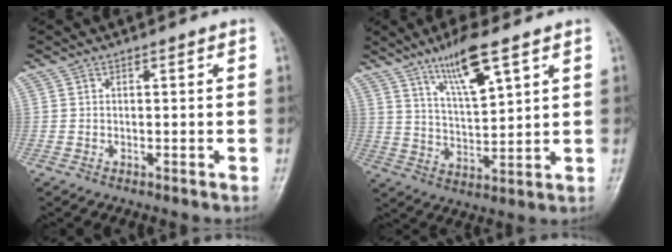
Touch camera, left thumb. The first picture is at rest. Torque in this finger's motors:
{"motor_torque": [0.41, 0.35, 0.15, -0.13, 0.09]}